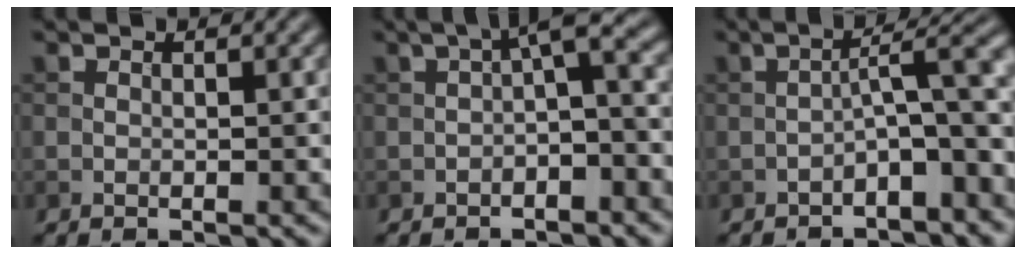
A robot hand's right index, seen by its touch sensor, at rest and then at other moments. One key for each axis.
{"total": 4.1, "fx": 0.0, "fy": 1.3, "fz": 3.9, "tx": -0.057, "ty": 0.017, "tz": -0.011}
{"total": 5.7, "fx": -1.8, "fy": 1.4, "fz": 5.2, "tx": -0.072, "ty": 0.019, "tz": -0.035}